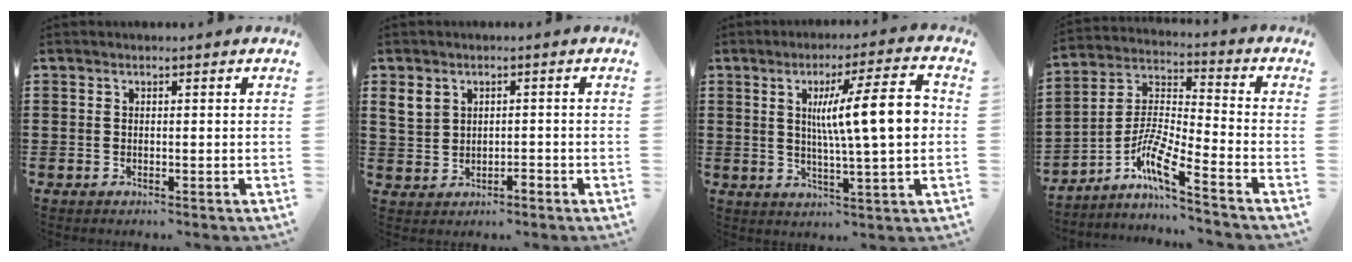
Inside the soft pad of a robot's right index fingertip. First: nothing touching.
{"total": 2.8, "force": [0.5, 2.3, 1.5], "torque": [-0.037, 0.004, 0.009]}
{"total": 12.6, "force": [1.8, 1.9, 12.3], "torque": [-0.199, -0.003, 0.023]}
{"total": 7.9, "force": [-5.6, 0.8, 5.4], "torque": [-0.129, -0.019, -0.117]}